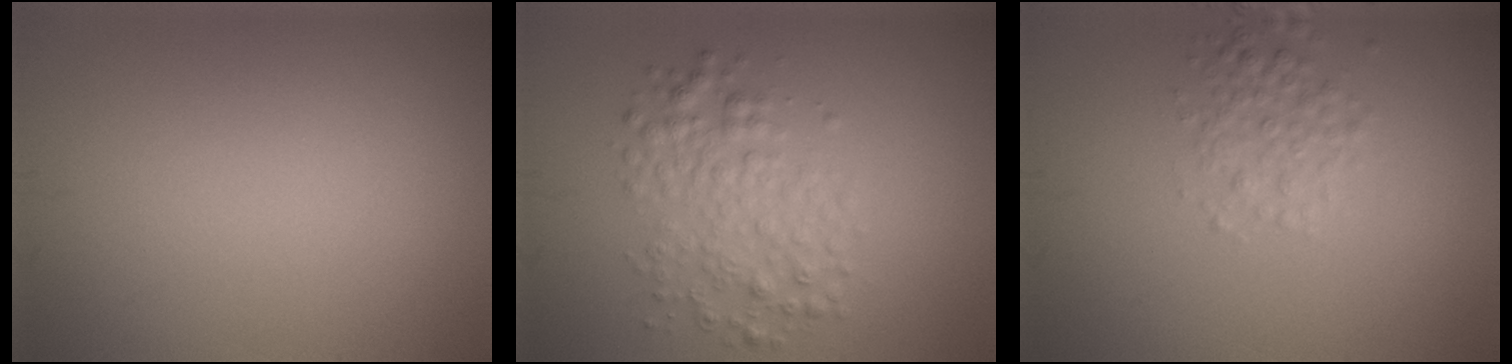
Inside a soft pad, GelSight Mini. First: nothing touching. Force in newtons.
{"total": 3.6, "press": 3.6, "slide": 0.1}
{"total": 2.4, "press": 2.4, "slide": 0.1}